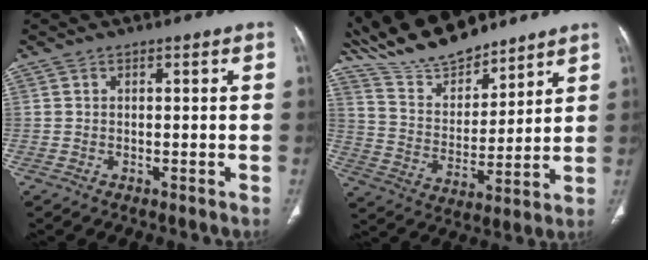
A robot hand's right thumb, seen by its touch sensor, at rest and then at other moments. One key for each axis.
{"total": 16.7, "fx": 14.8, "fy": 5.1, "fz": 5.9, "tx": -0.077, "ty": -0.070, "tz": 0.276}